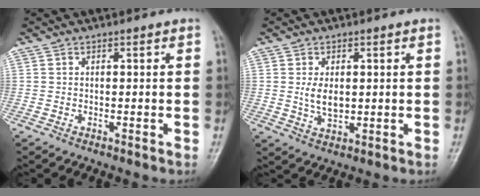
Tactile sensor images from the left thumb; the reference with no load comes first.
{"total": 5.3, "force": [0.5, 3.2, 4.2], "torque": [-0.069, -0.006, 0.015]}